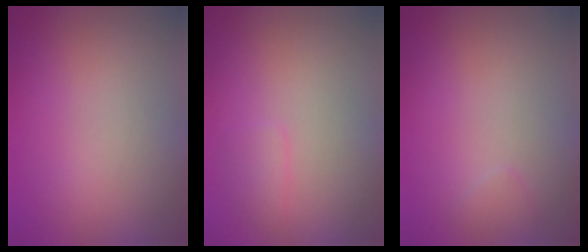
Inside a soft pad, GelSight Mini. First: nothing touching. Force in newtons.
{"total": 1.0, "press": 1.0, "slide": 0.0}
{"total": 0.6, "press": 0.6, "slide": 0.0}